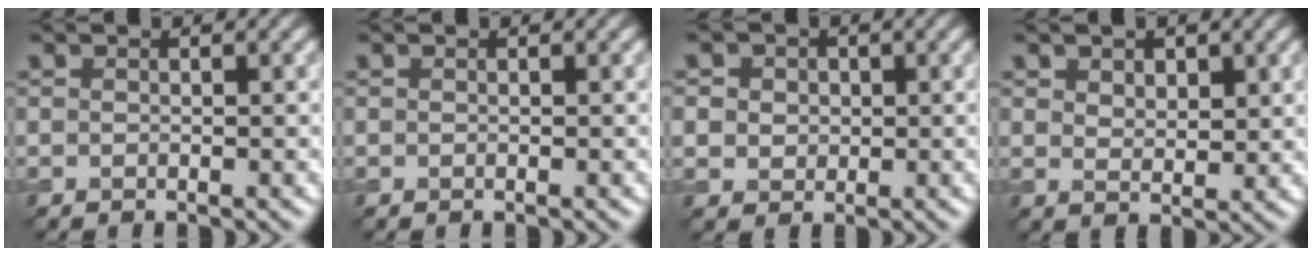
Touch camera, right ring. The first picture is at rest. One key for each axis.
{"total": 0.0}
{"total": 4.5, "fx": 1.7, "fy": 3.7, "fz": 2.0, "tx": -0.038, "ty": 0.020, "tz": 0.013}
{"total": 2.6, "fx": 1.5, "fy": 1.5, "fz": 1.5, "tx": -0.026, "ty": -0.004, "tz": 0.027}